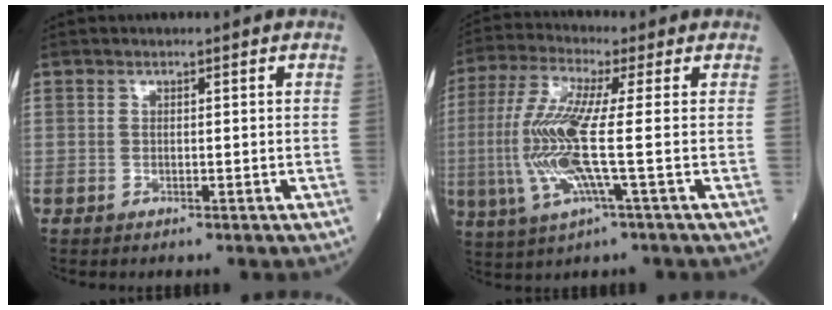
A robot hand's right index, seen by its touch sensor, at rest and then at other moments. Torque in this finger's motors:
{"motor_torque": [1.99, 0.16, 1.05, 0.21]}